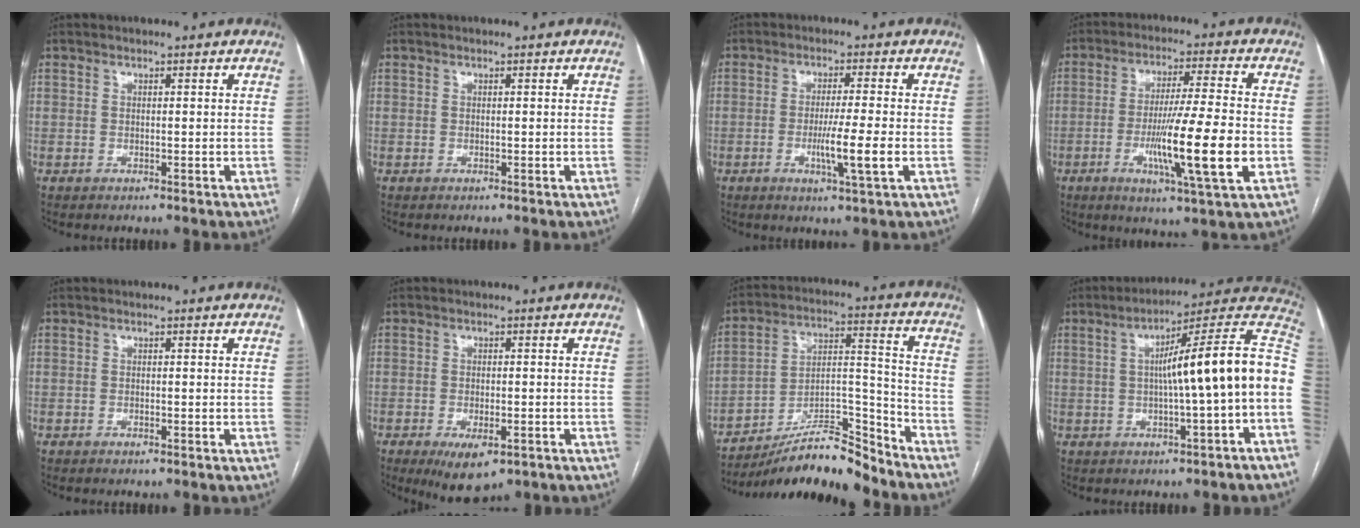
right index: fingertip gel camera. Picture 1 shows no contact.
{"total": 0.0}
{"total": 6.4, "force": [-1.6, -0.6, 6.1], "torque": [-0.107, -0.014, -0.029]}
{"total": 14.2, "force": [-3.7, -0.2, 13.7], "torque": [-0.241, -0.020, -0.066]}
{"total": 0.5, "force": [-0.4, 0.1, 0.3], "torque": [-0.008, -0.001, -0.005]}
{"total": 6.5, "force": [-3.5, 2.6, 4.8], "torque": [-0.079, -0.011, -0.047]}
{"total": 15.4, "force": [-14.3, 1.8, 5.4], "torque": [-0.084, 0.045, -0.245]}
{"total": 16.2, "force": [-0.5, -0.2, 16.2], "torque": [-0.223, 0.039, -0.013]}